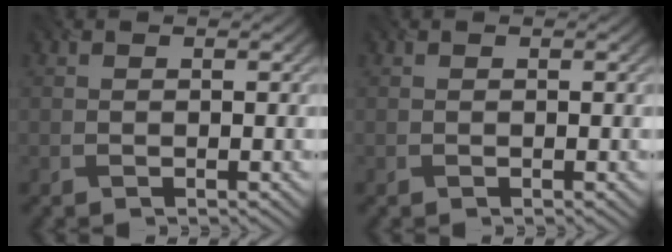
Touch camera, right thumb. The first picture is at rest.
{"total": 0.0}